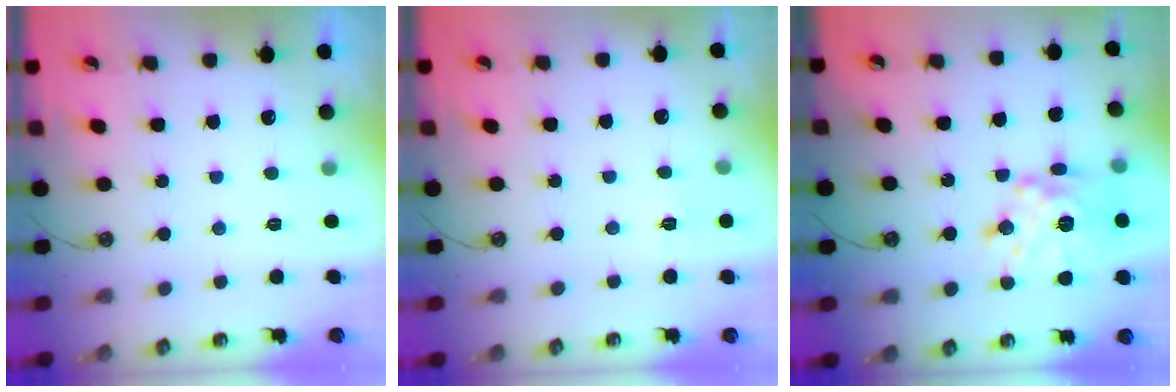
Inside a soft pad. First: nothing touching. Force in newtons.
{"total": 4.2, "press": 4.2, "slide": 0.6}
{"total": 16.4, "press": 16.3, "slide": 1.8}